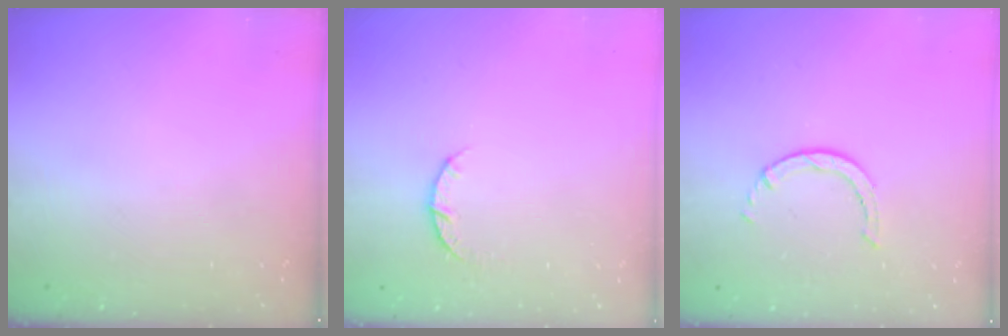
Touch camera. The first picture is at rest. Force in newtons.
{"total": 4.3, "press": 4.2, "slide": 0.6}
{"total": 0.8, "press": 0.7, "slide": 0.2}